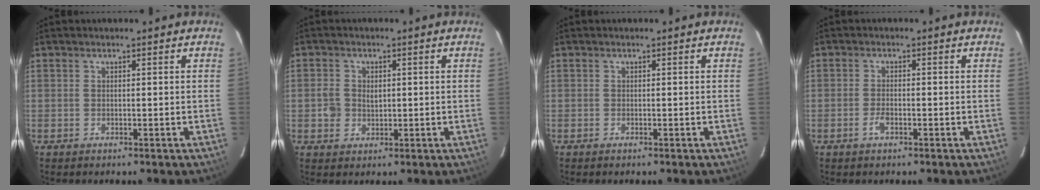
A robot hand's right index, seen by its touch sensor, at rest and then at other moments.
{"total": 2.3, "force": [0.2, 1.7, 1.5], "torque": [-0.028, 0.001, 0.004]}
{"total": 0.0}
{"total": 2.2, "force": [-1.2, 0.9, 1.6], "torque": [-0.037, 0.000, -0.023]}